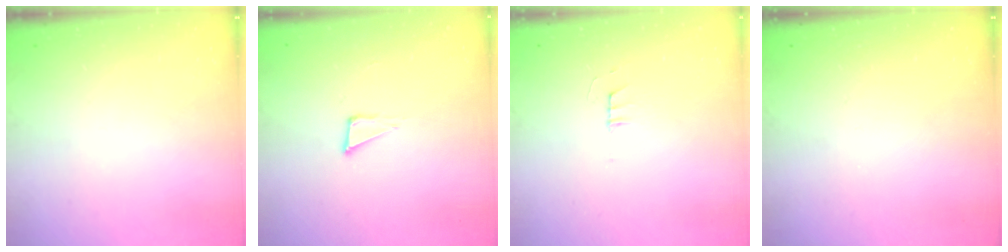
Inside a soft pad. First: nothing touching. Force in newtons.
{"total": 4.0, "press": 3.9, "slide": 0.8}
{"total": 4.0, "press": 4.0, "slide": 0.4}
{"total": 0.0}